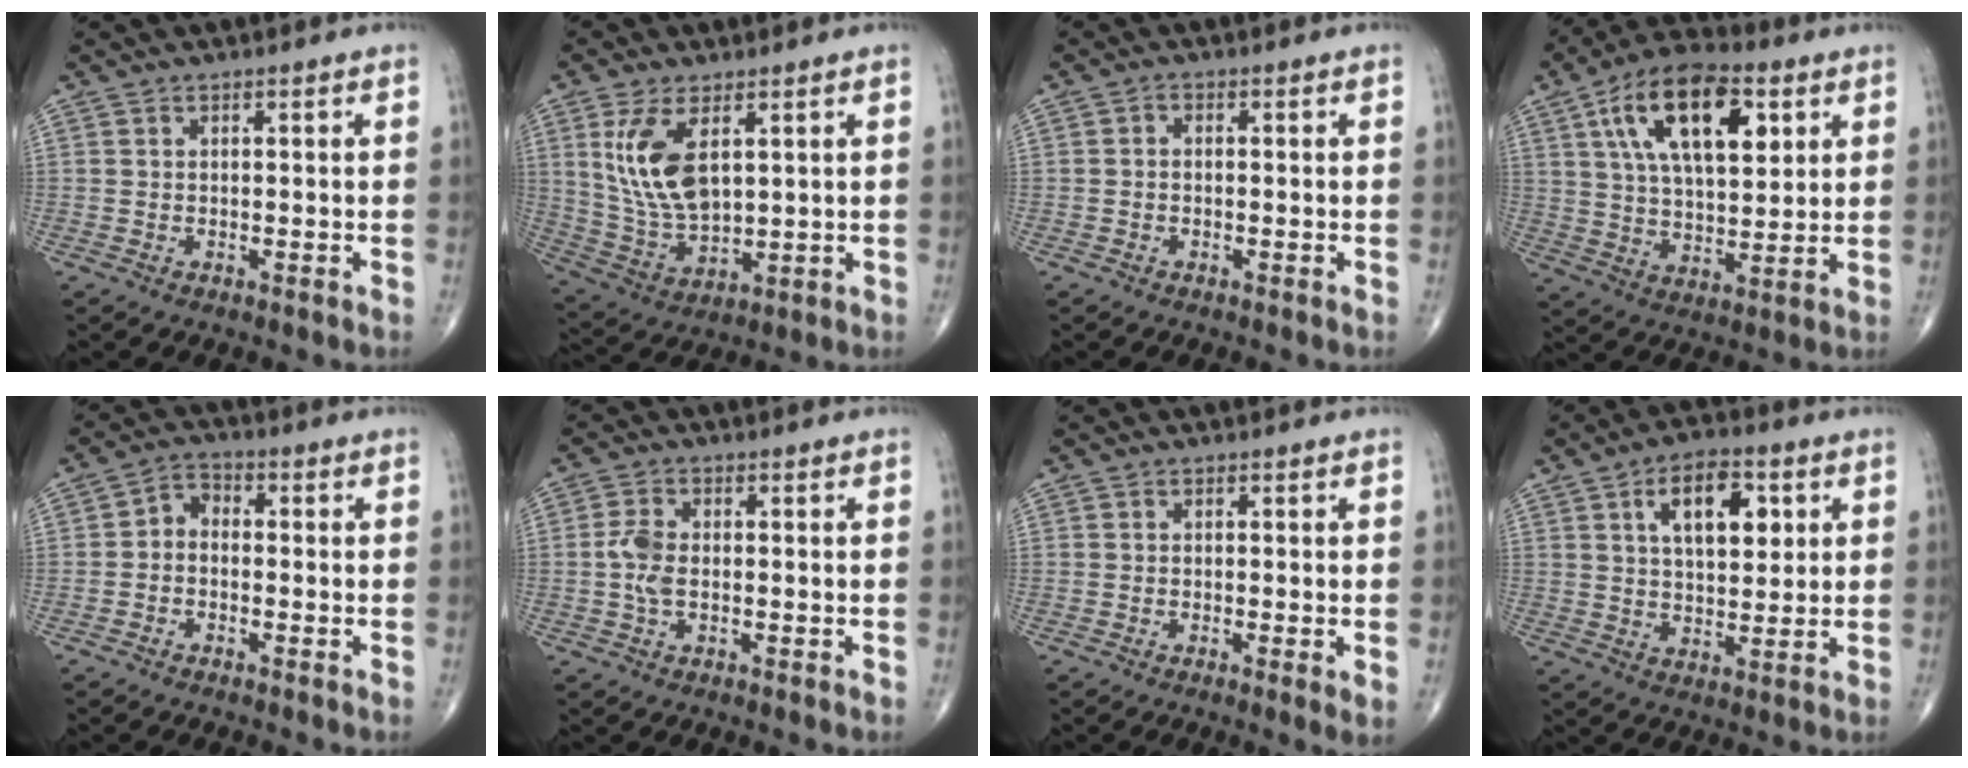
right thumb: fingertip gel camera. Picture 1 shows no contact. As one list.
[{"total": 12.3, "force": [3.9, 6.1, 9.9], "torque": [-0.194, -0.018, 0.090]}, {"total": 1.0, "force": [-0.2, 0.8, 0.6], "torque": [-0.007, 0.004, -0.007]}, {"total": 19.2, "force": [7.3, 9.4, 15.1], "torque": [-0.238, -0.009, 0.122]}, {"total": 3.8, "force": [-0.8, 2.8, 2.4], "torque": [-0.030, 0.020, -0.030]}, {"total": 4.2, "force": [-0.4, 2.4, 3.5], "torque": [-0.081, 0.007, -0.012]}, {"total": 2.2, "force": [-0.4, 0.3, 2.1], "torque": [-0.041, -0.009, -0.011]}, {"total": 11.6, "force": [3.9, 6.1, 9.1], "torque": [-0.118, -0.006, 0.061]}]